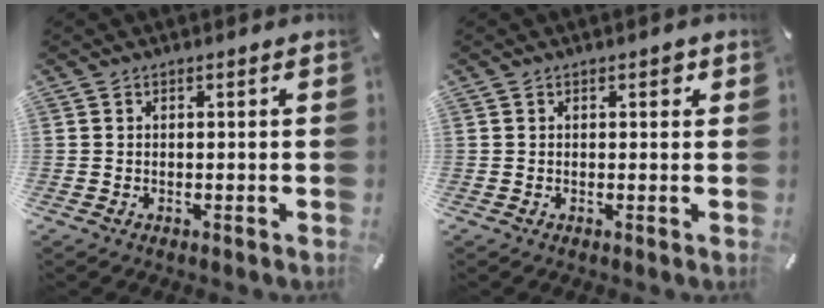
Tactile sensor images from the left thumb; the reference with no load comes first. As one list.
[{"total": 1.2, "force": [0.5, 0.8, 0.8], "torque": [0.000, -0.001, 0.004]}]